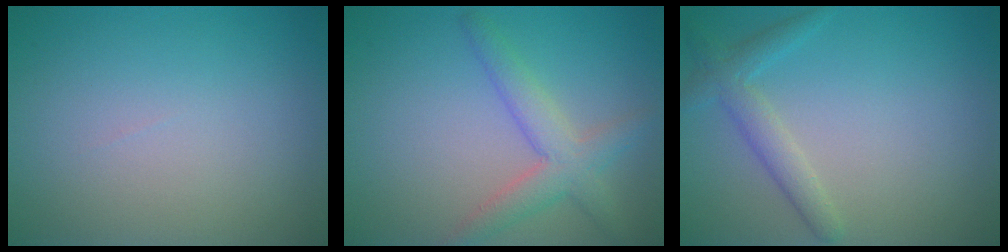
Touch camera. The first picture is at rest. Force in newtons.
{"total": 3.6, "press": 3.6, "slide": 0.1}
{"total": 2.5, "press": 2.5, "slide": 0.1}